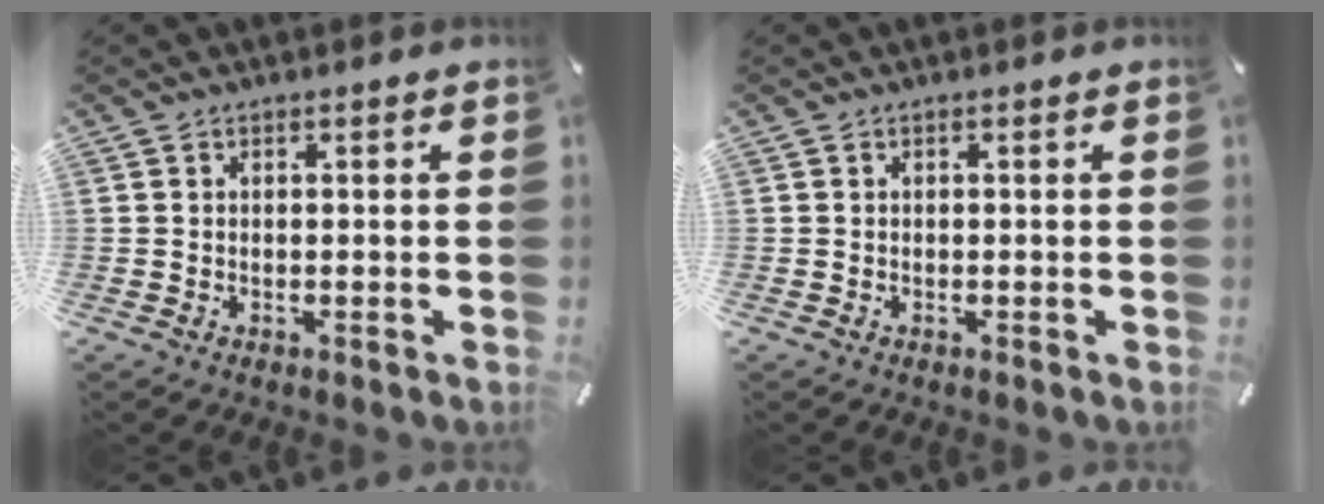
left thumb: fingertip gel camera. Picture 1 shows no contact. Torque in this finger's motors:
{"motor_torque": [0.00, 0.00, -0.01, 0.00, 0.00]}